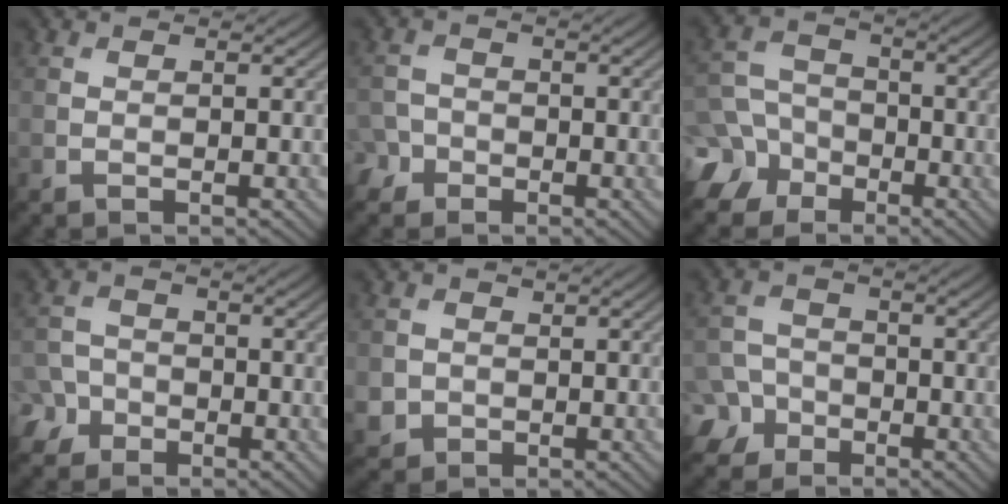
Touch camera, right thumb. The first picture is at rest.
{"total": 2.7, "force": [-1.7, 2.1, 0.6], "torque": [-0.015, -0.002, -0.040]}
{"total": 8.3, "force": [-4.3, 6.4, 2.9], "torque": [-0.069, -0.014, -0.111]}
{"total": 4.2, "force": [-2.3, 3.2, 1.2], "torque": [-0.020, -0.002, -0.054]}
{"total": 2.5, "force": [-0.1, 2.5, 0.4], "torque": [-0.019, -0.008, -0.003]}
{"total": 5.8, "force": [-3.6, 4.3, 1.6], "torque": [-0.025, -0.009, -0.079]}